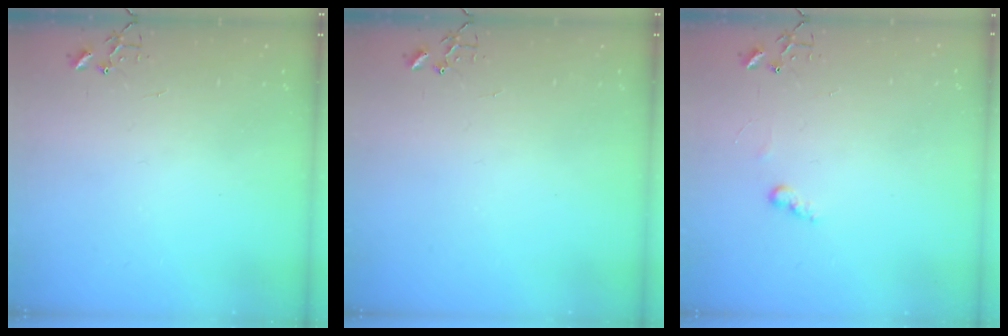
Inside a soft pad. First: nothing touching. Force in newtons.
{"total": 0.0}
{"total": 6.1, "press": 6.1, "slide": 0.3}